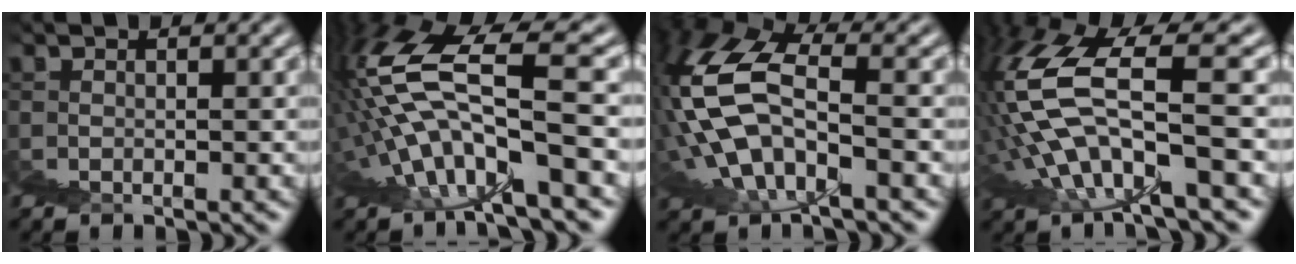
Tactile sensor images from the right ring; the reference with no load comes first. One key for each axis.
{"total": 8.3, "fx": 4.3, "fy": 0.8, "fz": 7.1, "tx": -0.132, "ty": 0.039, "tz": 0.064}
{"total": 9.1, "fx": 2.5, "fy": 6.0, "fz": 6.4, "tx": -0.144, "ty": 0.001, "tz": 0.038}
{"total": 7.9, "fx": 3.9, "fy": 1.5, "fz": 6.7, "tx": -0.156, "ty": 0.019, "tz": 0.065}